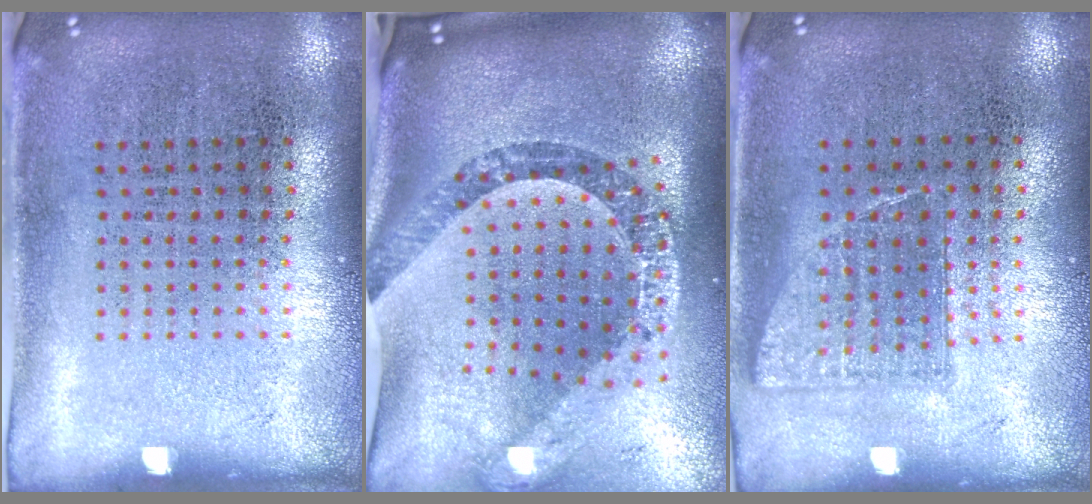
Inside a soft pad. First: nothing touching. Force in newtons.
{"total": 3.0, "press": 2.2, "slide": 2.0}
{"total": 0.8, "press": 0.7, "slide": 0.3}